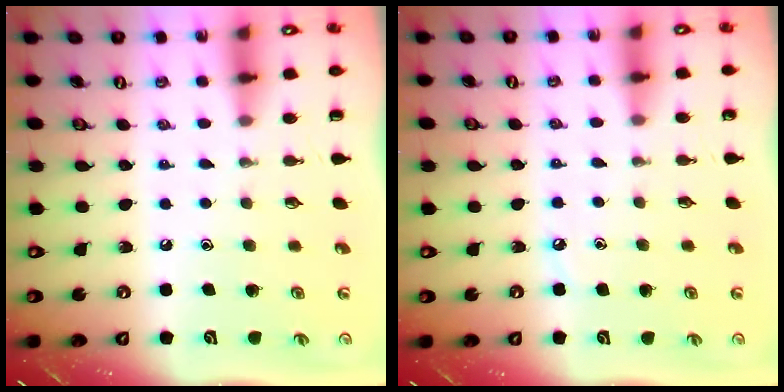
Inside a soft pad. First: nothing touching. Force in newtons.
{"total": 2.8, "press": 2.7, "slide": 0.4}